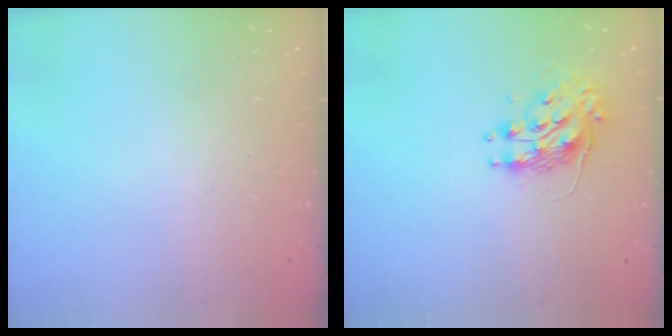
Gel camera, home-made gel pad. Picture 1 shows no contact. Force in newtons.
{"total": 9.0, "press": 9.0, "slide": 0.4}